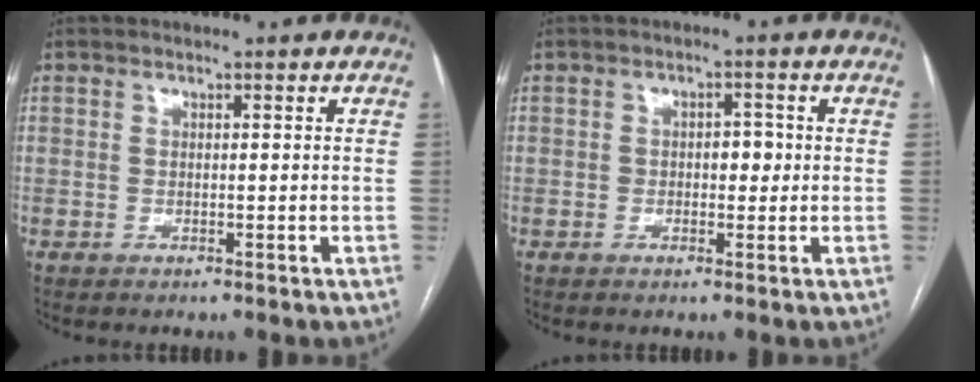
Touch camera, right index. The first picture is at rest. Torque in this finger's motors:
{"motor_torque": [0.37, 0.02, 0.05, 0.03]}